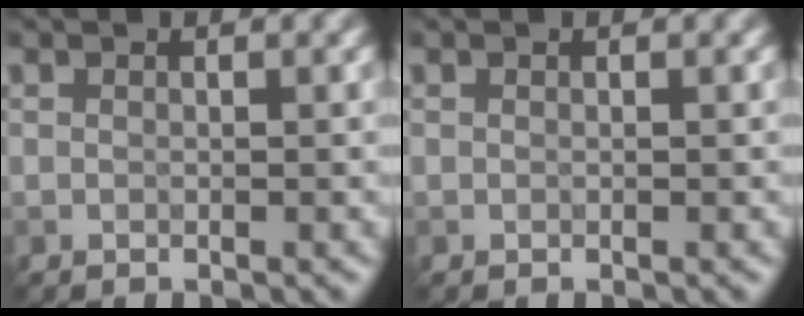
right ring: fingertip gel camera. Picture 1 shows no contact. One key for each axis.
{"total": 0.0}